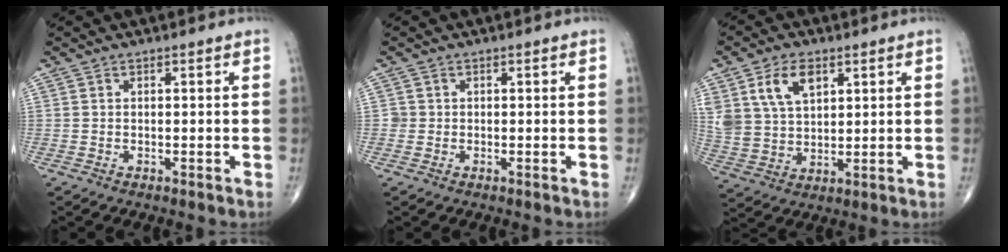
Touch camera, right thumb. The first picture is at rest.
{"total": 1.1, "force": [-0.2, 1.1, 0.0], "torque": [0.006, 0.005, -0.005]}
{"total": 10.8, "force": [4.9, 6.8, 6.9], "torque": [-0.124, -0.012, 0.102]}